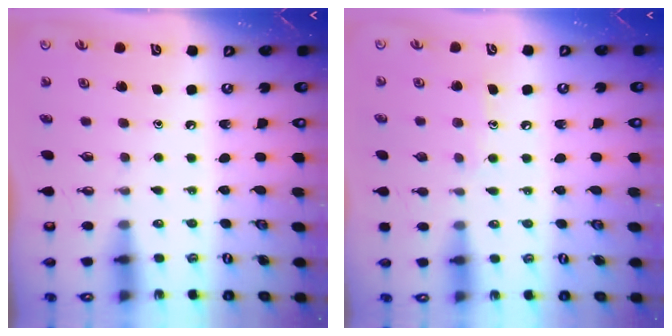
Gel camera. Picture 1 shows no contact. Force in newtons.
{"total": 6.1, "press": 6.1, "slide": 0.3}